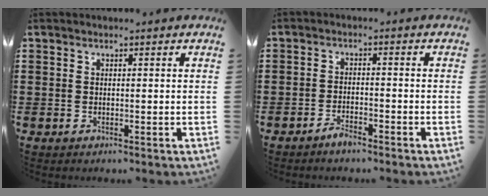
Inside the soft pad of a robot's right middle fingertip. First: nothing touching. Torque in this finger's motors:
{"motor_torque": [0.06, 0.56, 0.00, 0.00]}